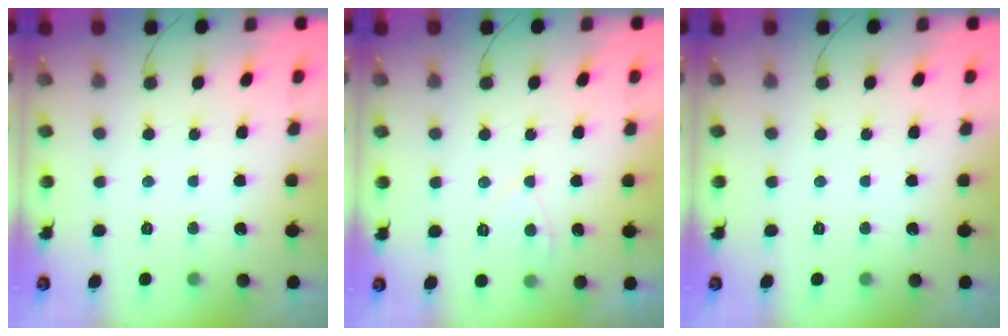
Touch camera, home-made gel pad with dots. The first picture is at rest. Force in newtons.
{"total": 3.5, "press": 3.4, "slide": 0.5}
{"total": 0.0}